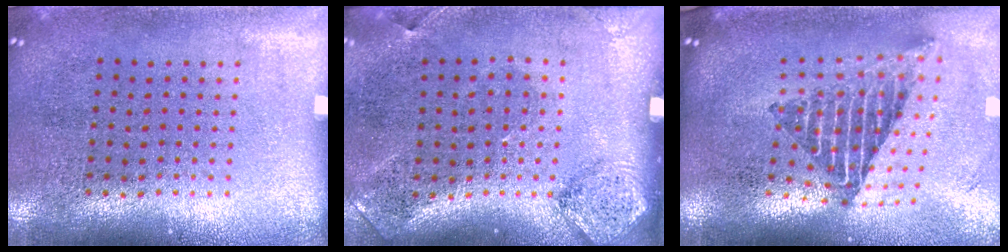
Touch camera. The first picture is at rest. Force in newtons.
{"total": 1.9, "press": 1.1, "slide": 1.5}
{"total": 2.3, "press": 1.6, "slide": 1.7}